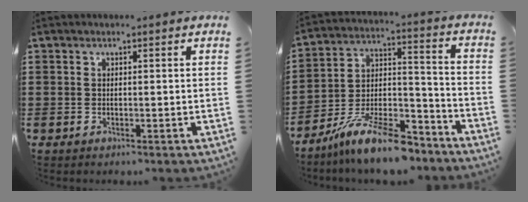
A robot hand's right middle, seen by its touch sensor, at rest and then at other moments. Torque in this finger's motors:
{"motor_torque": [1.58, -0.56, 0.45, 0.10]}